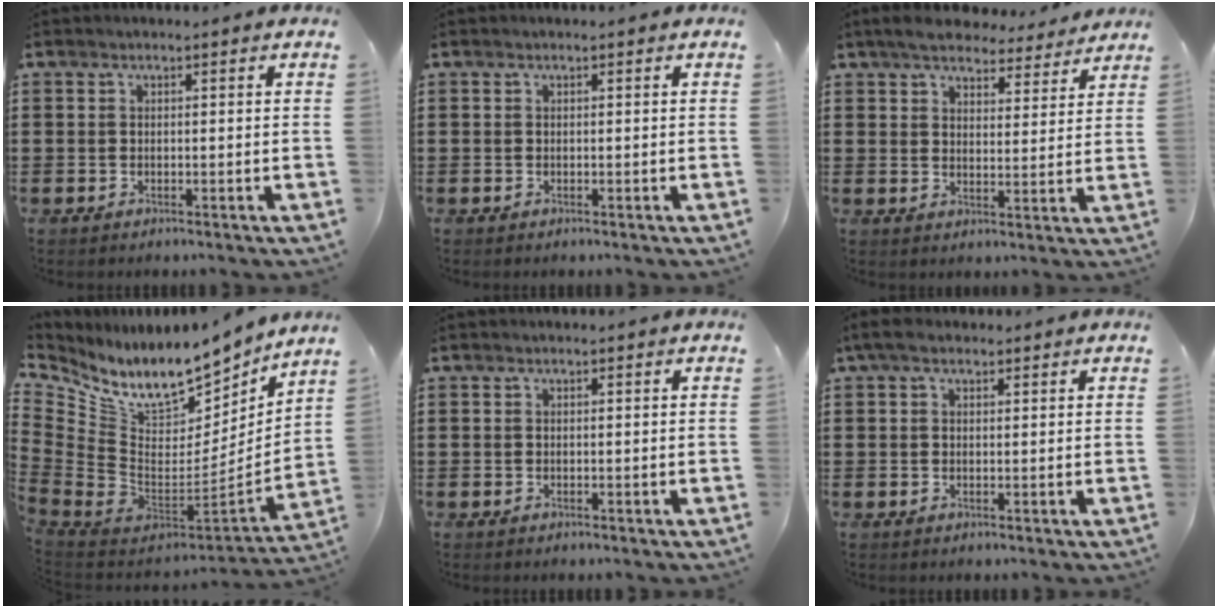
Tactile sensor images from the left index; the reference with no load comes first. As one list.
[{"total": 0.0}, {"total": 5.7, "force": [5.4, 1.2, 1.4], "torque": [-0.043, -0.021, 0.095]}, {"total": 11.6, "force": [9.1, 4.3, 5.9], "torque": [-0.133, -0.086, 0.158]}, {"total": 0.0}, {"total": 2.6, "force": [1.4, 1.5, 1.6], "torque": [-0.037, 0.009, 0.025]}]